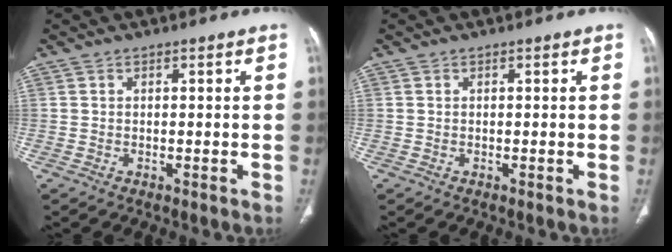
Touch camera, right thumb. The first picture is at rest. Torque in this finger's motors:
{"motor_torque": [0.81, 0.64, -0.15, -0.13, -0.03]}